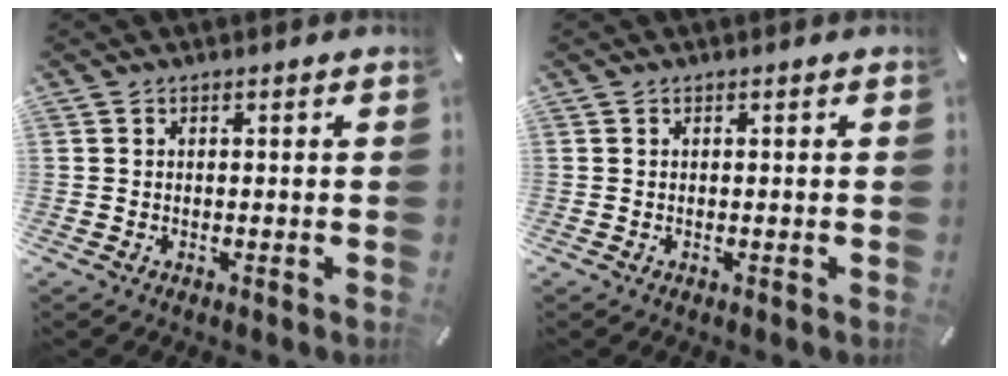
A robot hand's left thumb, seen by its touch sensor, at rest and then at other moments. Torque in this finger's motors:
{"motor_torque": [0.00, 0.00, 0.00, 0.00, 0.00]}